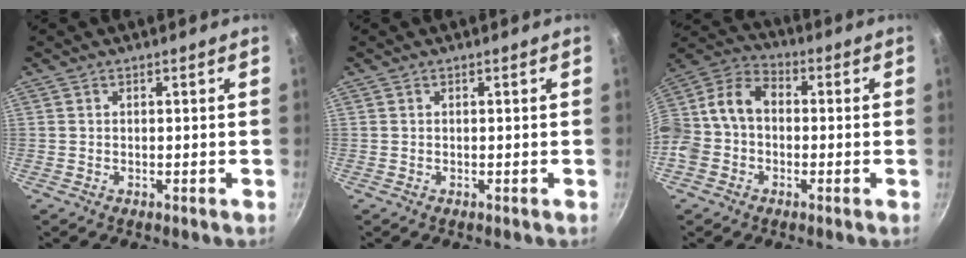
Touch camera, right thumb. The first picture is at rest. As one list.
[{"total": 0.0}, {"total": 12.6, "force": [-1.6, 9.8, 7.8], "torque": [-0.134, 0.046, -0.052]}]